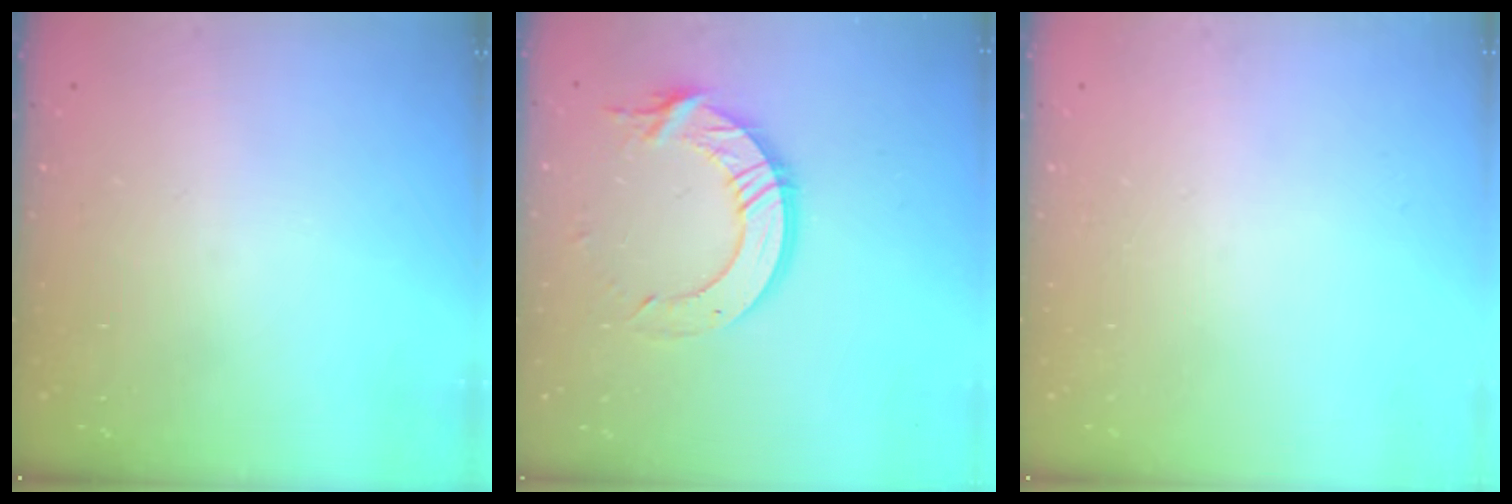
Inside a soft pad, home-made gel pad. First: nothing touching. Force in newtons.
{"total": 13.5, "press": 13.5, "slide": 1.4}
{"total": 0.0}